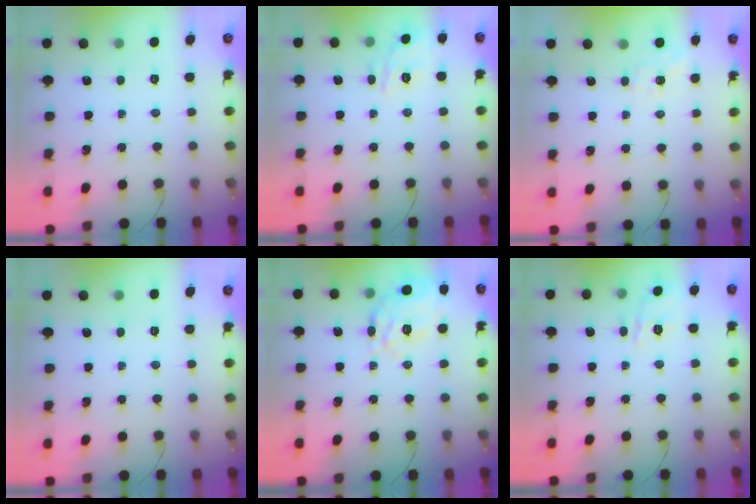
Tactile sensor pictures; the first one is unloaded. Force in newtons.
{"total": 11.6, "press": 11.6, "slide": 1.0}
{"total": 2.9, "press": 2.5, "slide": 1.5}
{"total": 0.0}
{"total": 13.1, "press": 12.9, "slide": 2.3}
{"total": 6.4, "press": 6.3, "slide": 1.3}